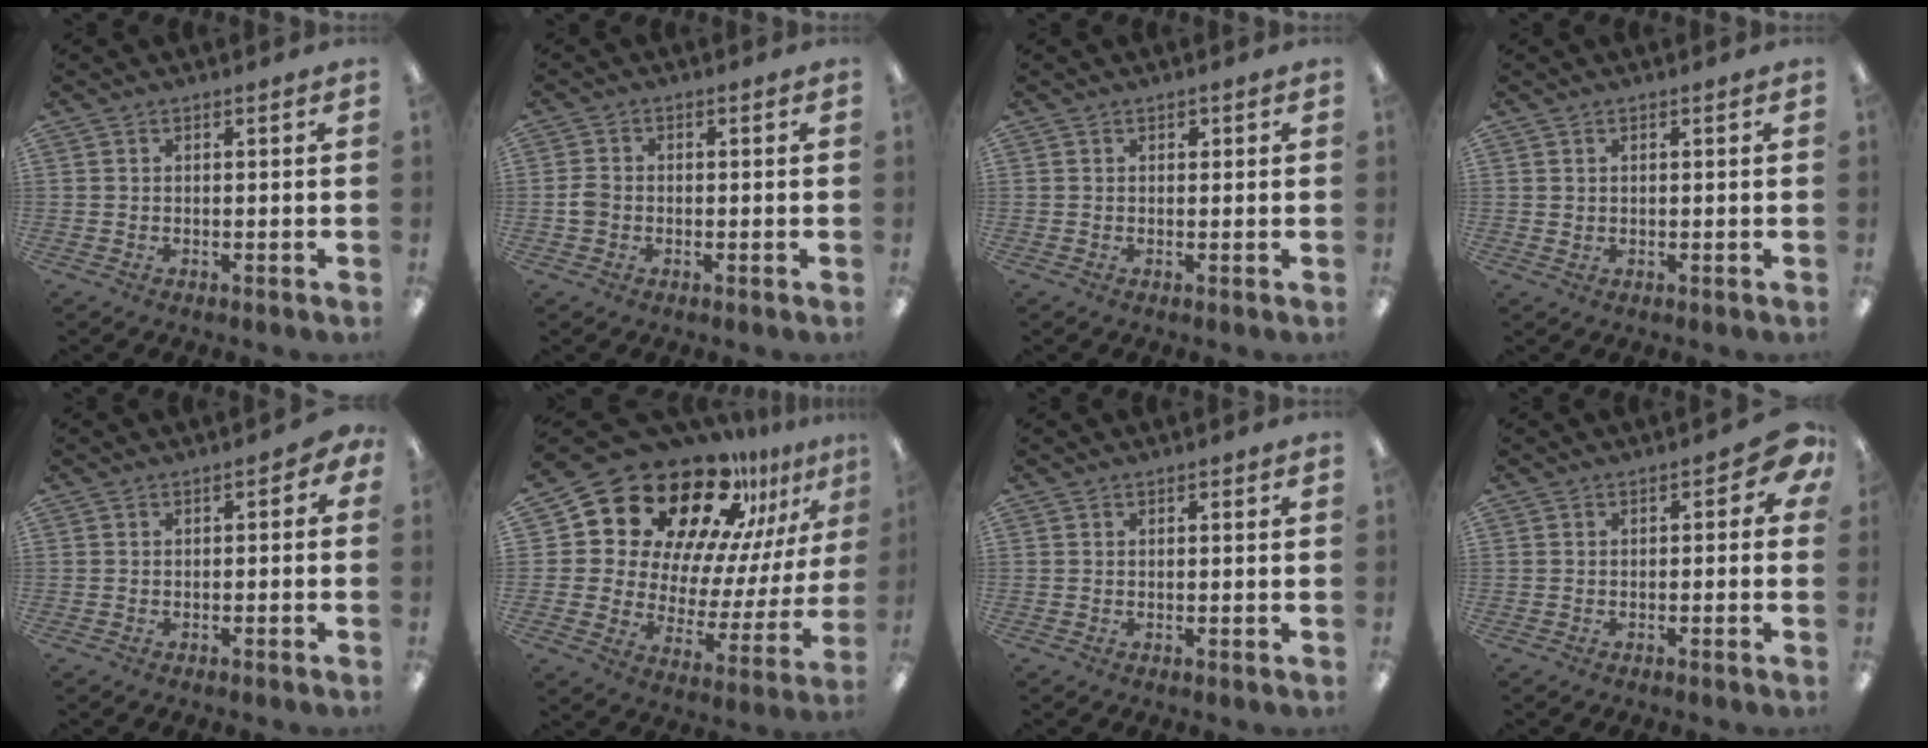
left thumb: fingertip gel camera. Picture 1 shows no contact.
{"total": 3.1, "force": [-0.6, 2.7, 1.4], "torque": [-0.016, 0.005, -0.013]}
{"total": 1.2, "force": [0.7, 0.9, 0.5], "torque": [-0.001, 0.001, 0.009]}
{"total": 1.2, "force": [0.7, 0.9, 0.1], "torque": [0.005, 0.000, 0.011]}
{"total": 1.6, "force": [-1.2, 1.0, 0.2], "torque": [-0.003, 0.007, -0.024]}
{"total": 24.2, "force": [18.0, 12.2, 10.6], "torque": [-0.178, -0.132, 0.325]}
{"total": 0.6, "force": [0.4, 0.4, 0.1], "torque": [-0.003, 0.003, 0.006]}
{"total": 3.7, "force": [0.1, 2.4, 2.8], "torque": [-0.035, 0.003, -0.001]}